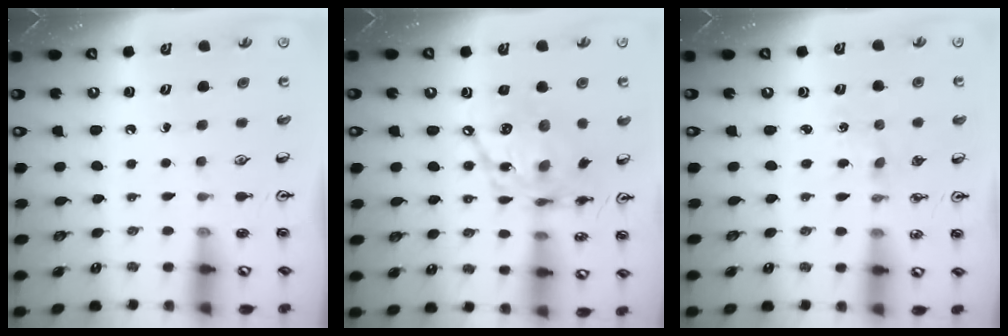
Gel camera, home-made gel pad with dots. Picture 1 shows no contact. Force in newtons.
{"total": 15.4, "press": 15.4, "slide": 1.2}
{"total": 0.0}